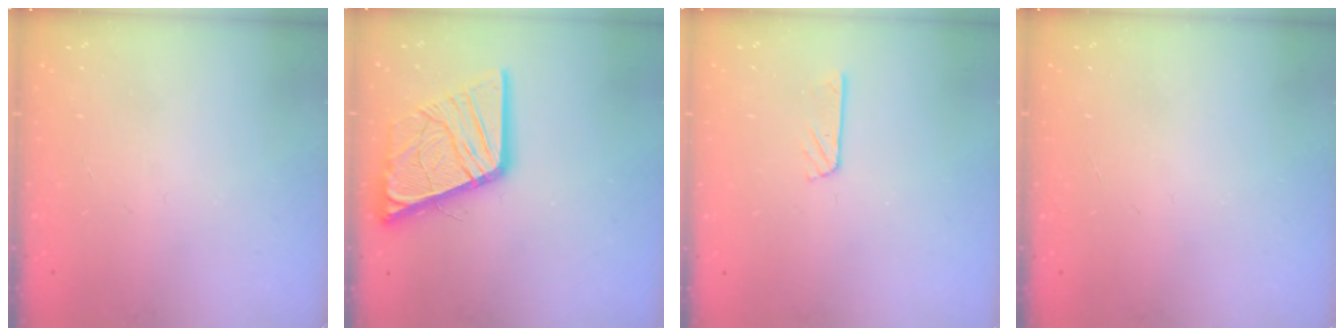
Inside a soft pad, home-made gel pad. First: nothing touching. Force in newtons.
{"total": 18.1, "press": 18.0, "slide": 2.1}
{"total": 2.8, "press": 2.8, "slide": 0.2}
{"total": 0.0}